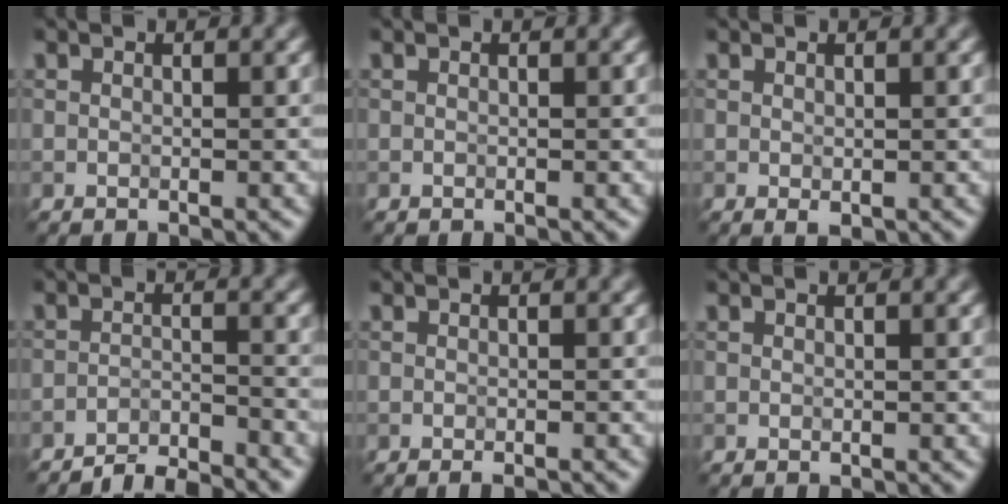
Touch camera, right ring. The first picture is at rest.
{"total": 0.0}
{"total": 0.6, "force": [-0.1, 0.4, 0.5], "torque": [-0.005, -0.002, 0.001]}
{"total": 4.2, "force": [-3.9, 0.5, 1.4], "torque": [-0.014, 0.002, -0.072]}
{"total": 1.2, "force": [-0.9, 0.2, 0.8], "torque": [-0.006, -0.001, -0.009]}
{"total": 0.0}